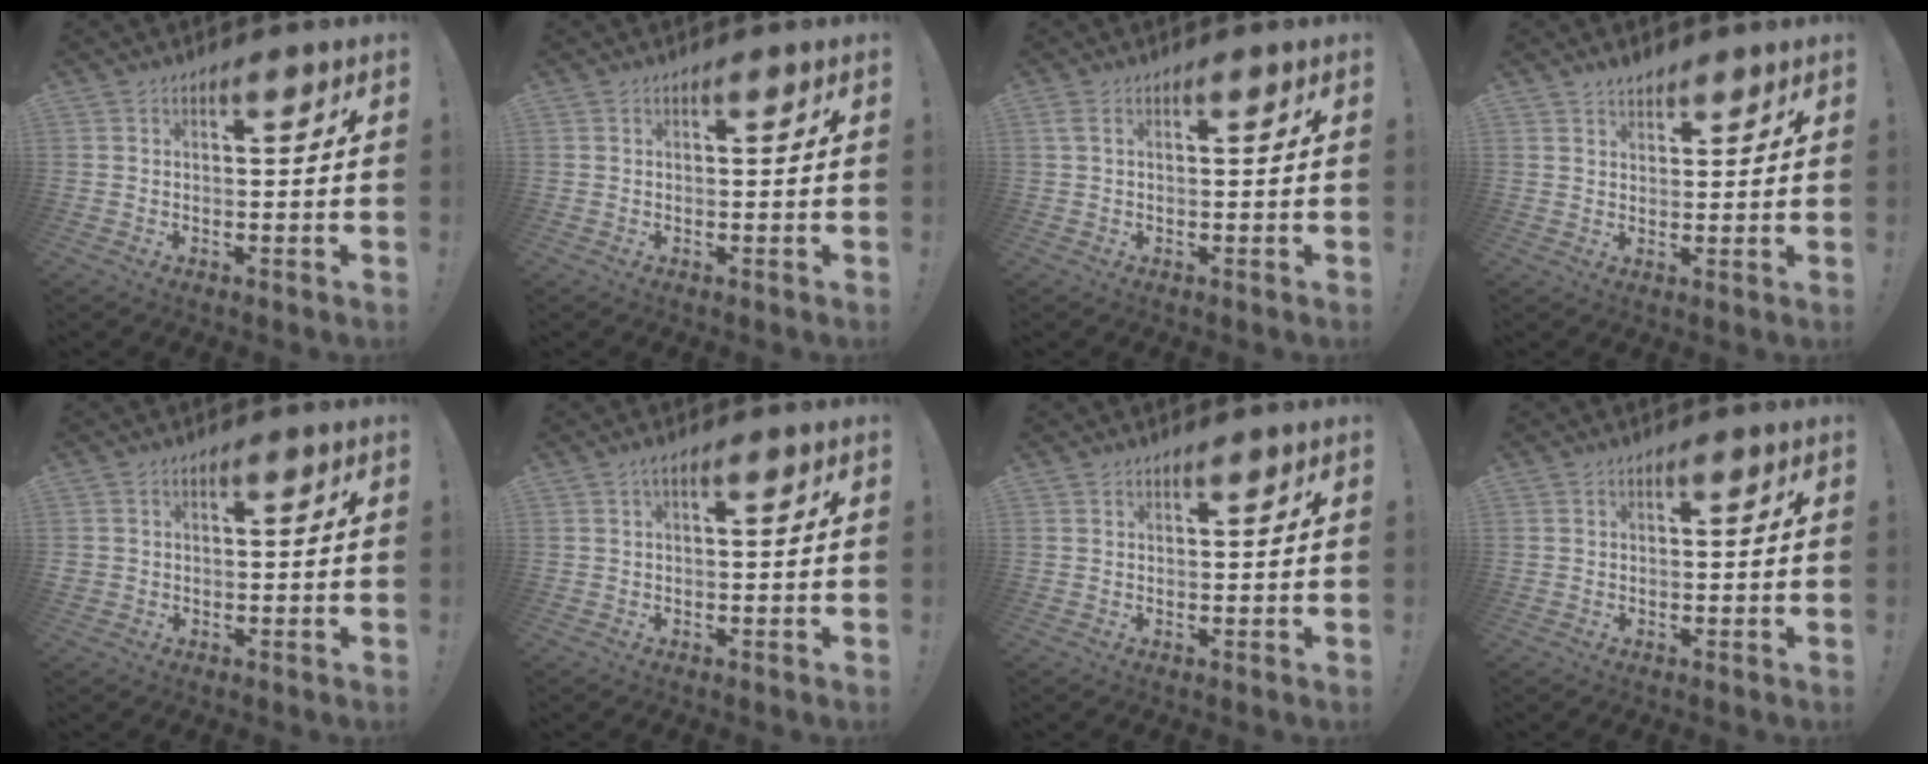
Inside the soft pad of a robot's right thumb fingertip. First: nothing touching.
{"total": 0.0}
{"total": 1.6, "force": [0.6, 0.4, 1.4], "torque": [-0.025, 0.000, 0.010]}
{"total": 3.2, "force": [2.8, 1.5, 0.5], "torque": [0.007, -0.021, 0.049]}
{"total": 1.5, "force": [0.0, 1.4, 0.4], "torque": [-0.009, 0.004, 0.001]}
{"total": 1.2, "force": [0.2, 0.2, 1.1], "torque": [-0.026, 0.003, 0.004]}
{"total": 0.7, "force": [0.7, 0.1, 0.1], "torque": [0.002, -0.003, 0.013]}
{"total": 0.8, "force": [0.2, 0.8, -0.1], "torque": [0.007, -0.001, 0.001]}